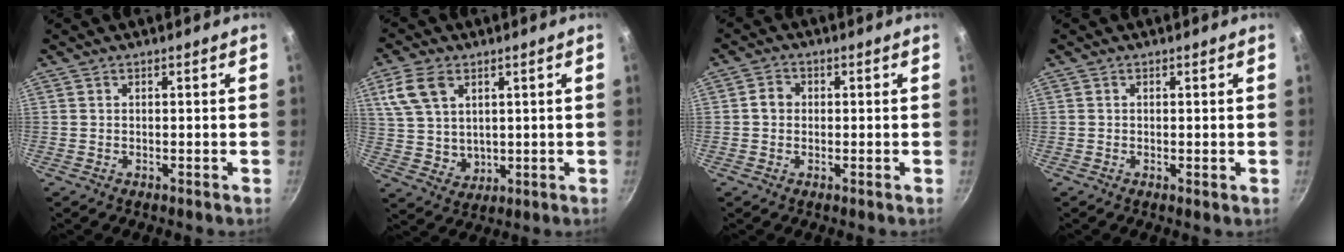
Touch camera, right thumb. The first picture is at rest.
{"total": 10.1, "force": [4.1, 7.0, 6.0], "torque": [-0.100, -0.014, 0.089]}
{"total": 2.9, "force": [0.0, 2.5, 1.4], "torque": [-0.012, 0.010, -0.004]}
{"total": 0.5, "force": [0.0, 0.2, 0.5], "torque": [-0.008, -0.002, -0.002]}